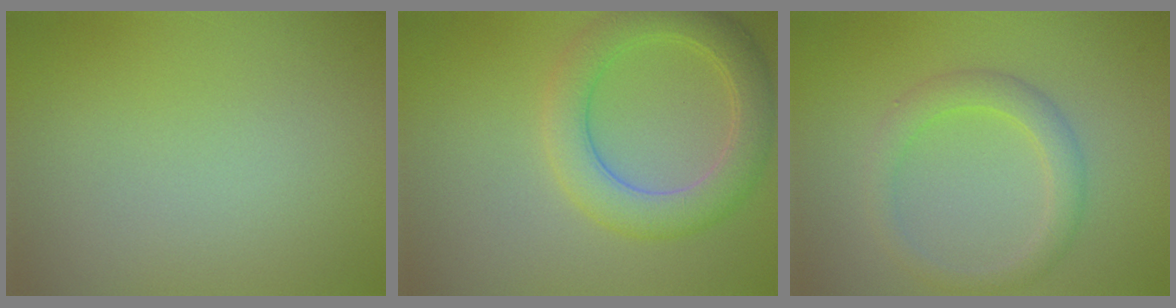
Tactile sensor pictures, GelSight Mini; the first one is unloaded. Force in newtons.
{"total": 4.9, "press": 4.9, "slide": 0.2}
{"total": 2.7, "press": 2.7, "slide": 0.1}